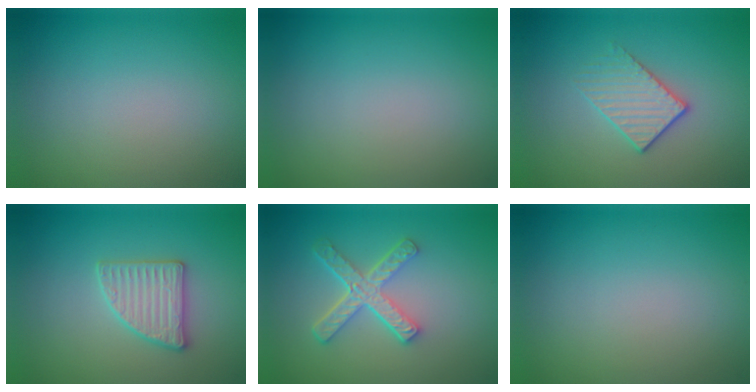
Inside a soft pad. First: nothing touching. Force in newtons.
{"total": 0.0}
{"total": 2.2, "press": 1.9, "slide": 1.2}
{"total": 2.8, "press": 2.8, "slide": 0.4}
{"total": 4.5, "press": 3.3, "slide": 3.1}
{"total": 0.0}